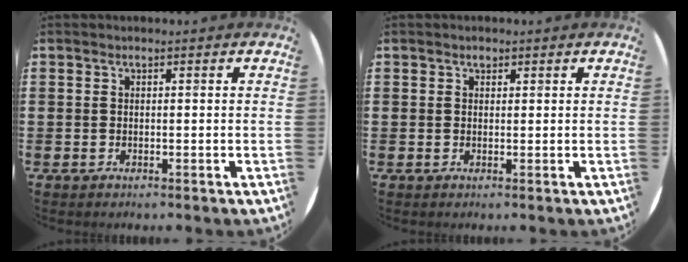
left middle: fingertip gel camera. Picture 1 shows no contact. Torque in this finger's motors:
{"motor_torque": [0.04, 0.03, 0.01, -0.01]}